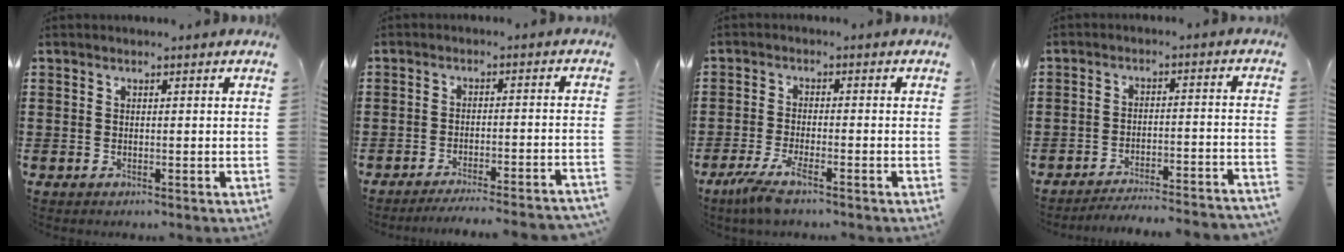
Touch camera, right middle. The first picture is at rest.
{"total": 3.5, "force": [-3.3, -0.3, 1.0], "torque": [-0.018, -0.001, -0.068]}
{"total": 4.4, "force": [-2.8, 0.4, 3.3], "torque": [-0.082, -0.018, -0.055]}
{"total": 4.0, "force": [-3.9, -0.2, 0.8], "torque": [-0.017, -0.001, -0.083]}